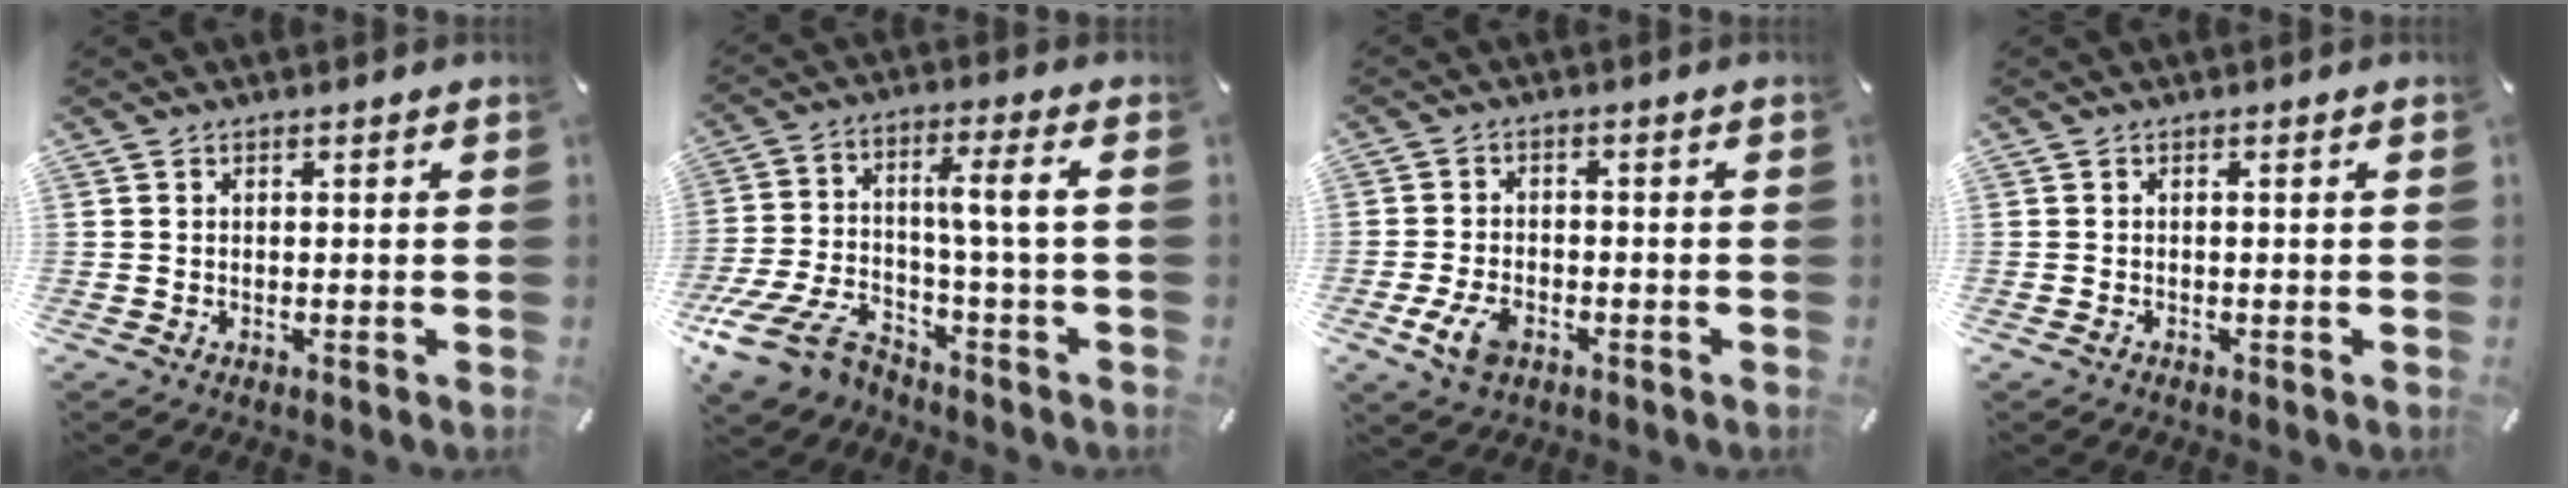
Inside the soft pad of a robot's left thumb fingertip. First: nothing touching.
{"total": 13.5, "force": [-5.9, 3.8, 11.5], "torque": [-0.226, 0.017, -0.107]}
{"total": 6.4, "force": [-3.0, 3.9, 4.1], "torque": [-0.101, 0.007, -0.060]}
{"total": 0.6, "force": [-0.5, 0.2, 0.3], "torque": [-0.007, -0.003, -0.008]}